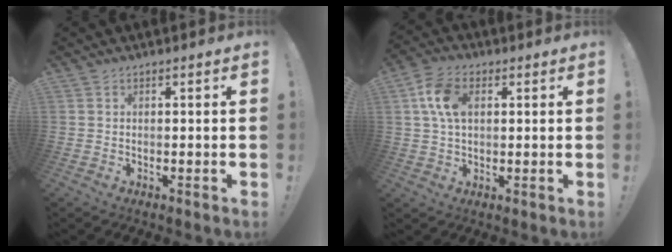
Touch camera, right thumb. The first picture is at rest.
{"total": 10.5, "force": [2.6, 7.0, 7.4], "torque": [-0.139, 0.011, 0.052]}